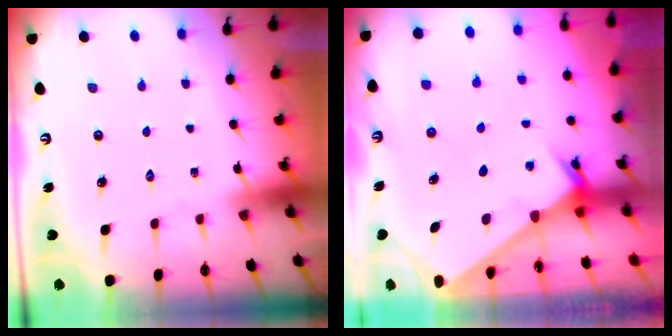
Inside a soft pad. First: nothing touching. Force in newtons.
{"total": 2.4, "press": 2.4, "slide": 0.2}